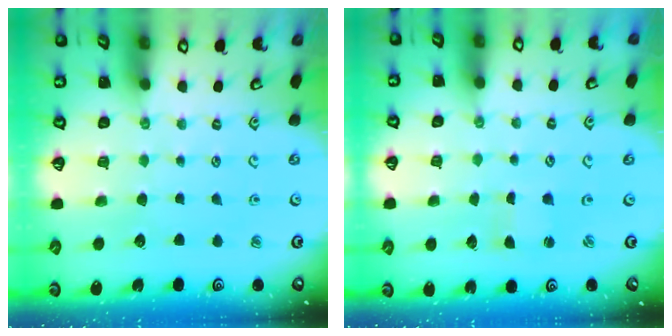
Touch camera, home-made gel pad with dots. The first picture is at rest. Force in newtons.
{"total": 0.9, "press": 0.9, "slide": 0.0}